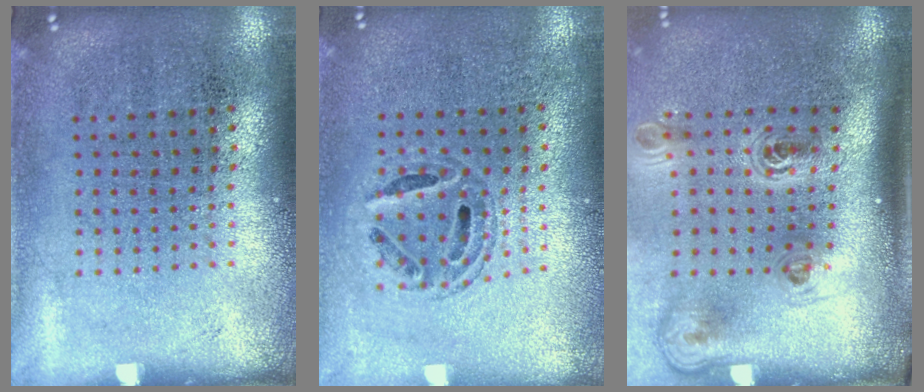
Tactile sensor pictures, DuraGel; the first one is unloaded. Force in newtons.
{"total": 0.7, "press": 0.7, "slide": 0.2}
{"total": 2.3, "press": 1.5, "slide": 1.7}